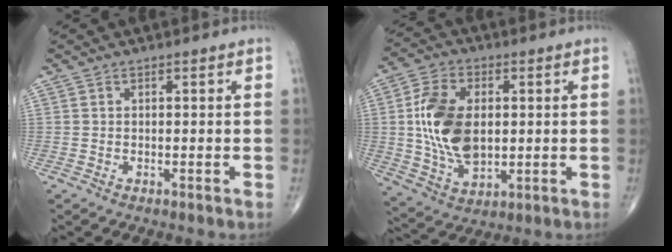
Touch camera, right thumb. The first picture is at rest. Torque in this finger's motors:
{"motor_torque": [1.85, 2.51, 1.75, 0.15, 0.24]}